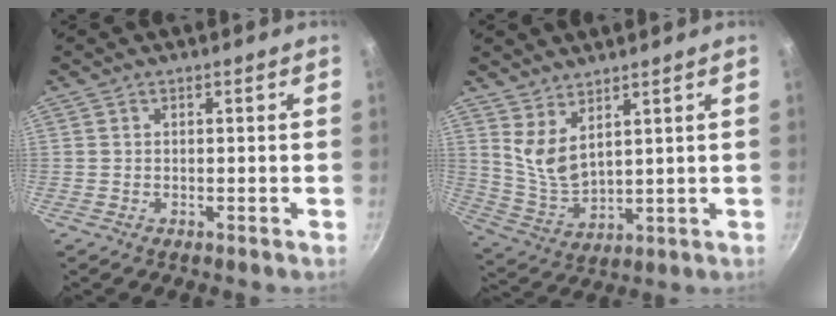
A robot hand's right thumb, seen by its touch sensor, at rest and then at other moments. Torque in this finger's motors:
{"motor_torque": [-0.34, 0.83, 0.26, -0.05, 0.08]}